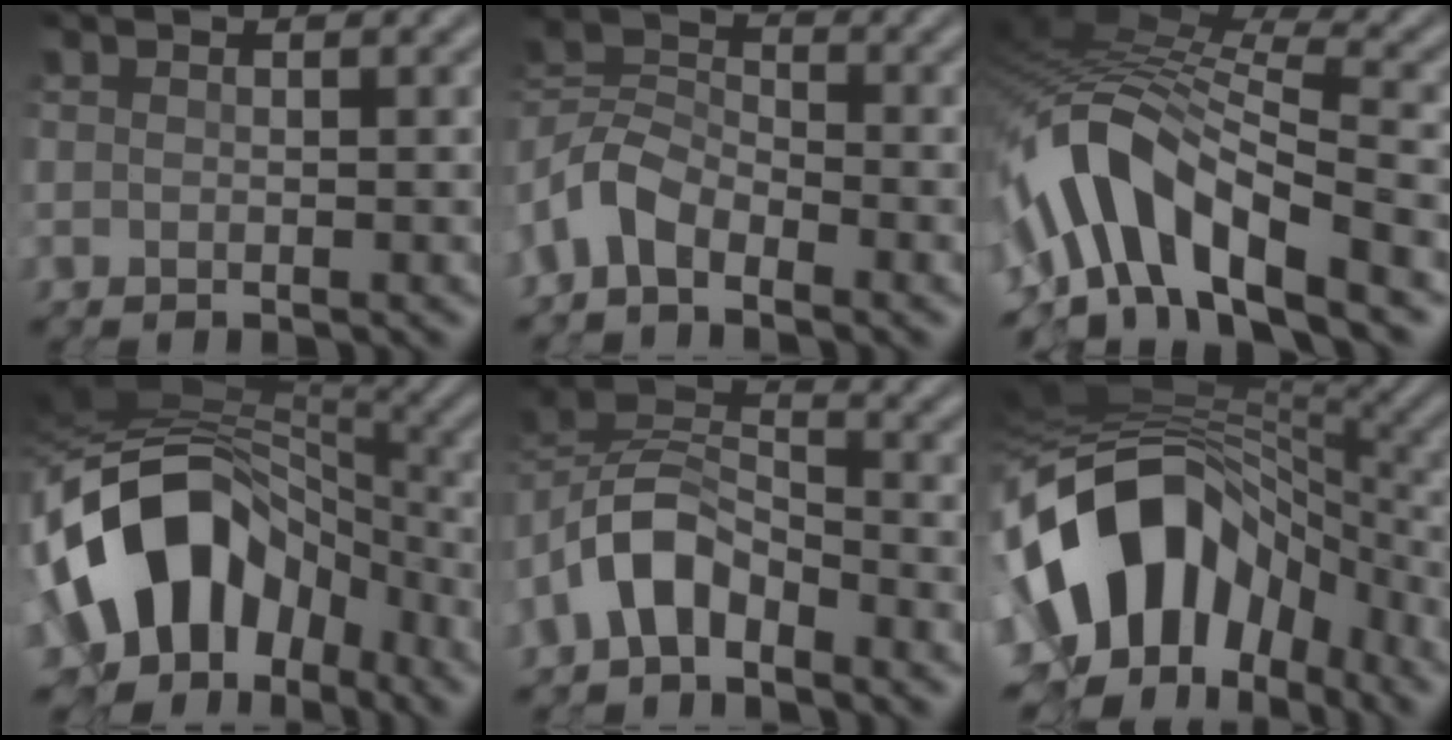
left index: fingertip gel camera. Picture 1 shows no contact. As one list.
[{"total": 4.7, "force": [-3.0, 2.5, 2.6], "torque": [-0.060, 0.007, -0.076]}, {"total": 10.8, "force": [-4.3, 4.5, 8.9], "torque": [-0.156, 0.024, -0.089]}, {"total": 14.2, "force": [-2.4, 9.7, 10.0], "torque": [-0.169, 0.001, -0.047]}, {"total": 5.1, "force": [-3.3, 2.5, 3.0], "torque": [-0.054, 0.014, -0.074]}, {"total": 15.0, "force": [-4.2, 10.7, 9.7], "torque": [-0.173, -0.011, -0.064]}]